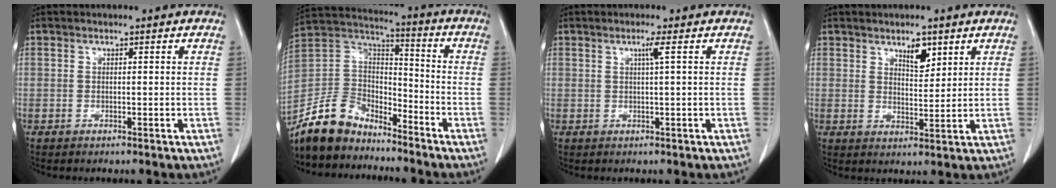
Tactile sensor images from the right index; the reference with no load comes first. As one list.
[{"total": 12.4, "force": [-10.8, 5.3, 3.0], "torque": [-0.073, 0.033, -0.211]}, {"total": 1.6, "force": [0.5, -0.5, 1.4], "torque": [-0.032, -0.002, 0.010]}, {"total": 3.9, "force": [2.5, 1.5, 2.6], "torque": [-0.043, -0.005, 0.043]}]